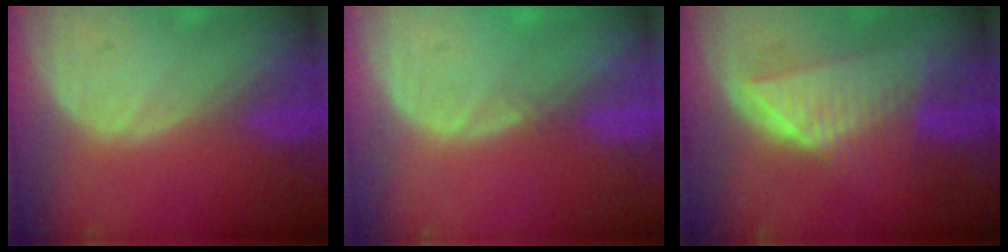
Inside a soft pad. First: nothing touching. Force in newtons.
{"total": 0.6, "press": 0.5, "slide": 0.4}
{"total": 7.6, "press": 7.0, "slide": 3.0}